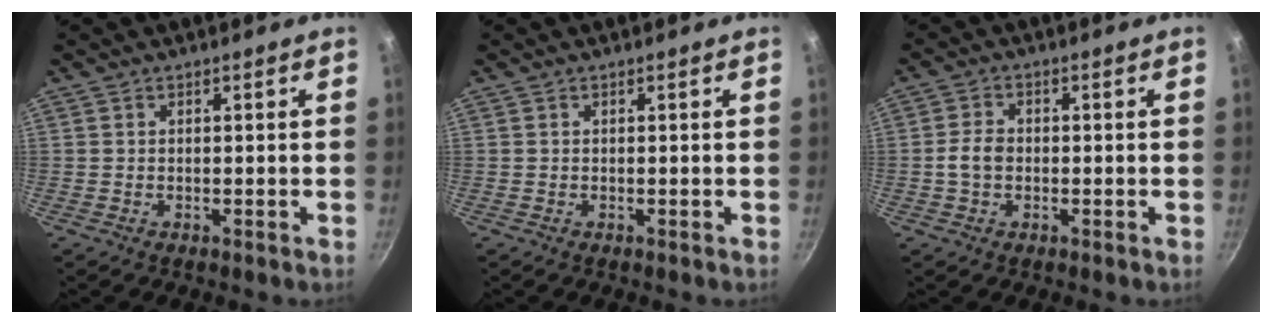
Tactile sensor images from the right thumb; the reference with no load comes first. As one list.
[{"total": 0.0}, {"total": 3.9, "force": [-0.5, 2.9, 2.6], "torque": [-0.045, 0.015, -0.015]}]